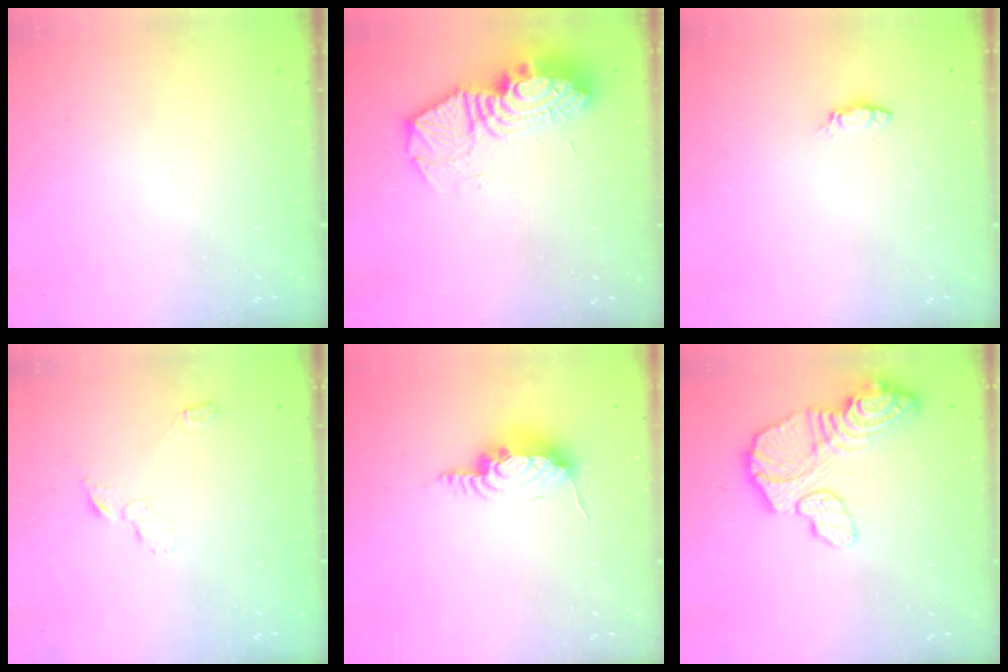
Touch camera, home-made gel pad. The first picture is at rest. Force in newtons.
{"total": 17.0, "press": 16.9, "slide": 1.5}
{"total": 2.5, "press": 2.5, "slide": 0.4}
{"total": 3.2, "press": 3.2, "slide": 0.3}
{"total": 15.5, "press": 12.2, "slide": 9.5}
{"total": 17.3, "press": 17.2, "slide": 1.6}